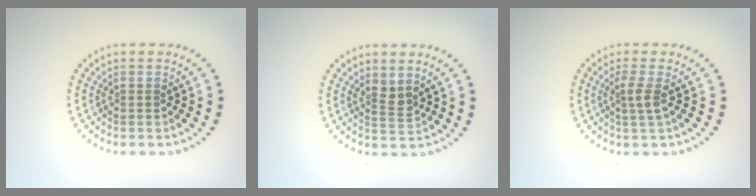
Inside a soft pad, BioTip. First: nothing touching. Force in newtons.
{"total": 1.6, "press": 1.1, "slide": 1.1}
{"total": 1.8, "press": 1.3, "slide": 1.3}